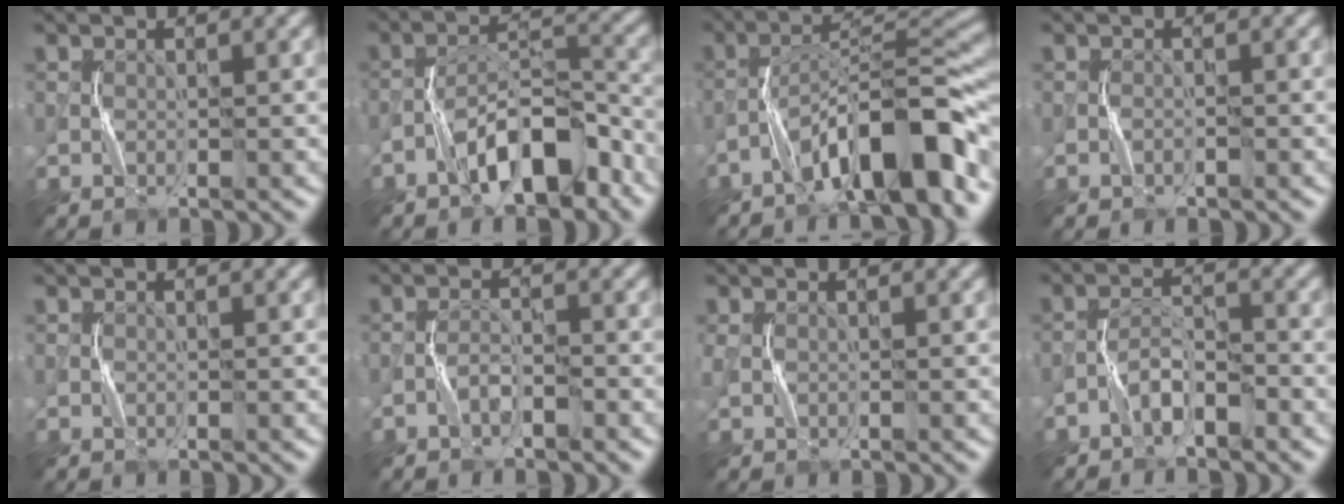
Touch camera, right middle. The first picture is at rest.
{"total": 6.7, "force": [-3.9, 2.5, 4.8], "torque": [-0.078, 0.018, -0.068]}
{"total": 9.7, "force": [-5.7, 2.1, 7.5], "torque": [-0.115, 0.026, -0.095]}
{"total": 0.5, "force": [-0.4, 0.1, 0.3], "torque": [-0.006, 0.003, -0.009]}
{"total": 0.0}
{"total": 1.6, "force": [-1.2, 0.4, 1.0], "torque": [-0.021, 0.007, -0.025]}
{"total": 0.7, "force": [0.2, 0.3, 0.6], "torque": [-0.017, 0.003, 0.004]}
{"total": 2.8, "force": [-2.0, 1.0, 1.7], "torque": [-0.030, 0.013, -0.041]}